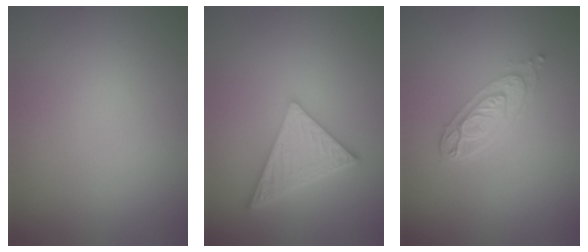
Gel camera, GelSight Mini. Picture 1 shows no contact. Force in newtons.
{"total": 4.8, "press": 4.2, "slide": 2.4}
{"total": 3.9, "press": 2.9, "slide": 2.7}